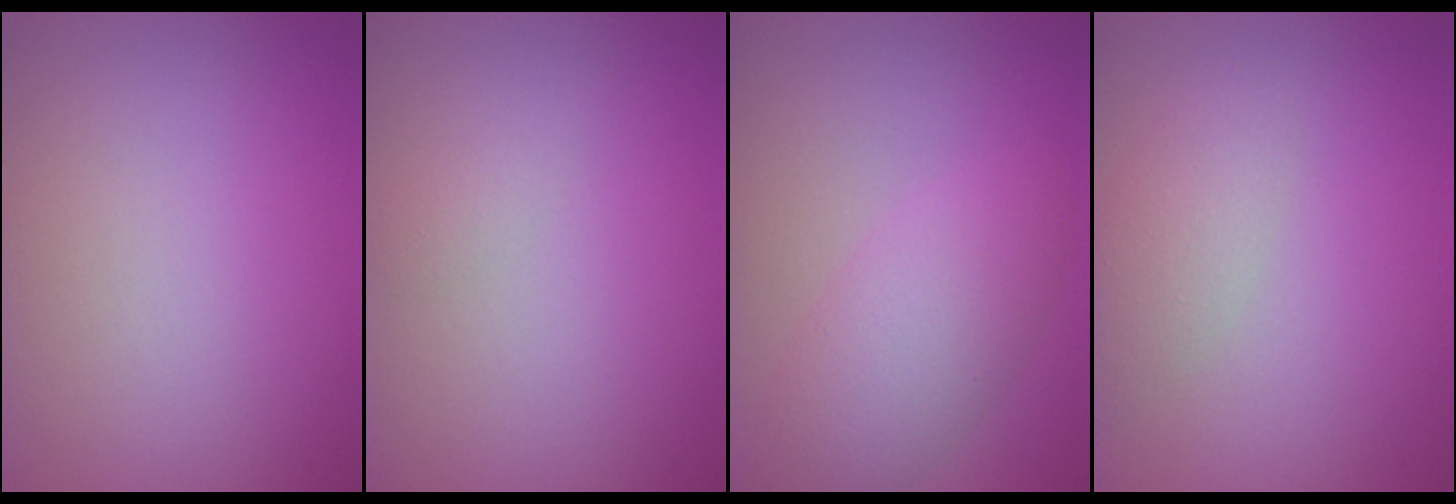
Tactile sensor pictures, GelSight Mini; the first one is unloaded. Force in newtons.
{"total": 0.6, "press": 0.6, "slide": 0.0}
{"total": 4.2, "press": 4.2, "slide": 0.0}
{"total": 2.4, "press": 2.4, "slide": 0.2}